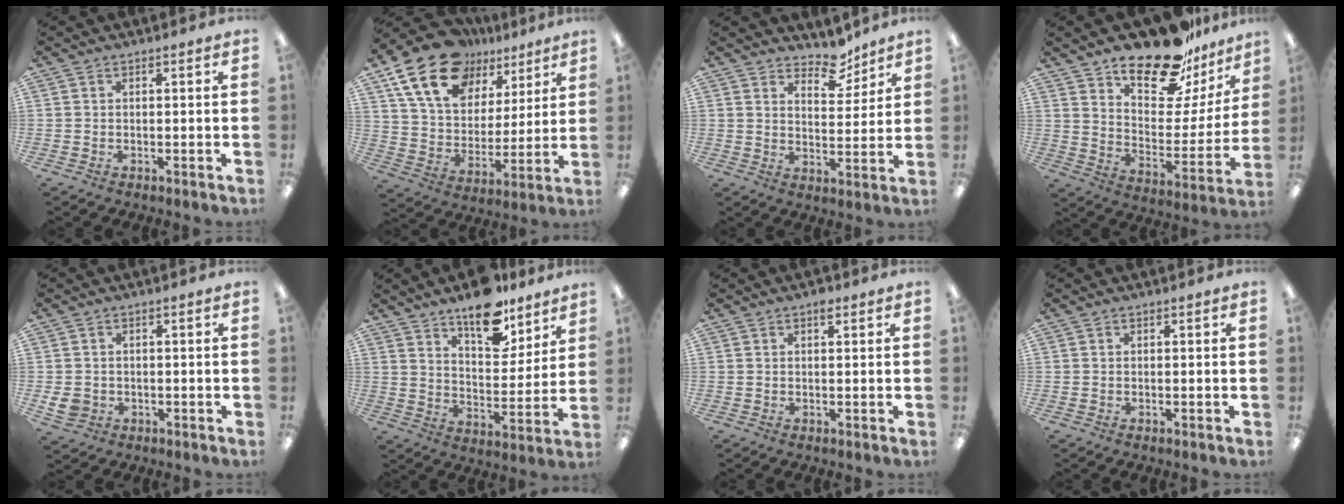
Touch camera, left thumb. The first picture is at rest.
{"total": 19.7, "force": [12.7, 11.9, 9.2], "torque": [-0.172, -0.060, 0.235]}
{"total": 7.9, "force": [6.6, 3.4, 2.5], "torque": [-0.023, -0.047, 0.116]}
{"total": 19.5, "force": [16.0, 7.1, 8.7], "torque": [-0.146, -0.120, 0.276]}
{"total": 3.7, "force": [-0.8, 3.2, 1.6], "torque": [-0.041, 0.000, -0.015]}
{"total": 14.1, "force": [11.1, 6.0, 6.3], "torque": [-0.089, -0.073, 0.198]}
{"total": 1.7, "force": [1.0, 0.7, 1.1], "torque": [-0.008, -0.004, 0.014]}
{"total": 0.0}